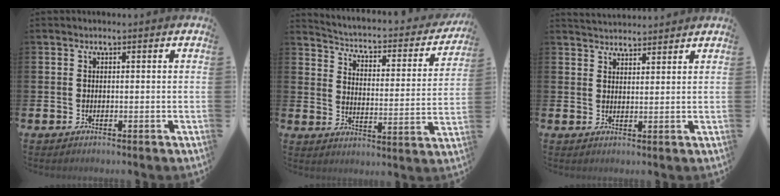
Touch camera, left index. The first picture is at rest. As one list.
[{"total": 3.3, "force": [2.8, 1.4, 1.1], "torque": [-0.047, -0.029, 0.035]}, {"total": 2.8, "force": [2.8, 0.3, -0.1], "torque": [-0.002, -0.015, 0.051]}]